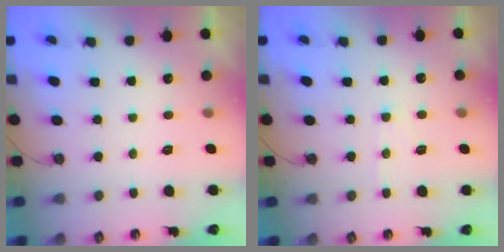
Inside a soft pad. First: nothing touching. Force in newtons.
{"total": 3.9, "press": 3.9, "slide": 0.6}